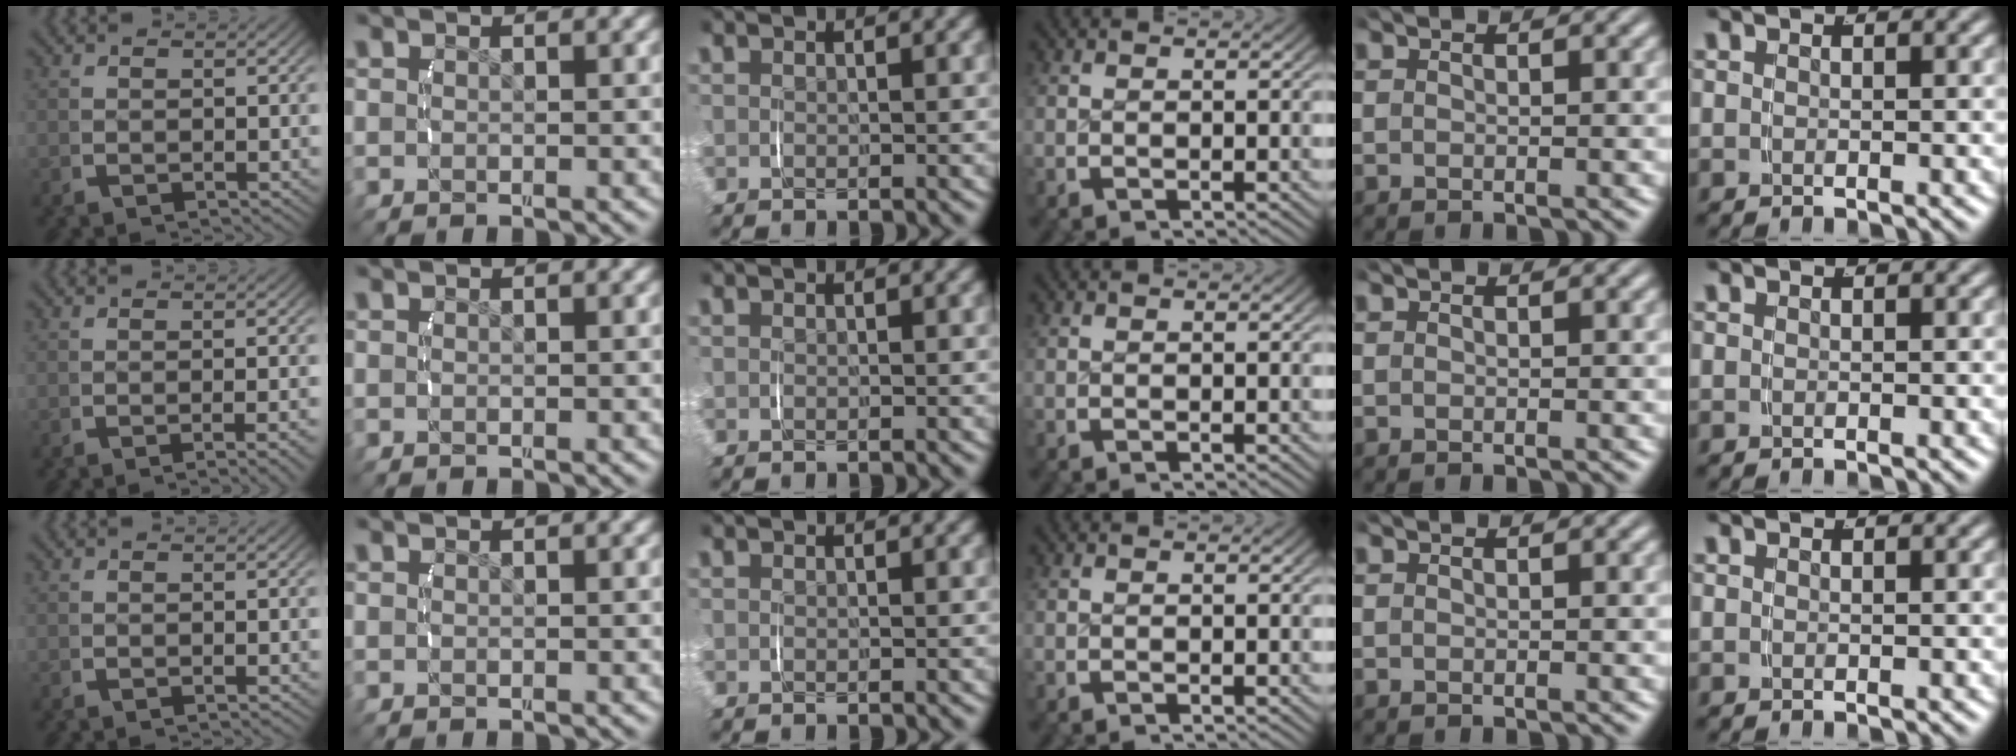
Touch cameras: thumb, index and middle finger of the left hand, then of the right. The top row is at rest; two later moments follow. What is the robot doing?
{"motion": "lift_and_place", "object": "measuring cup"}